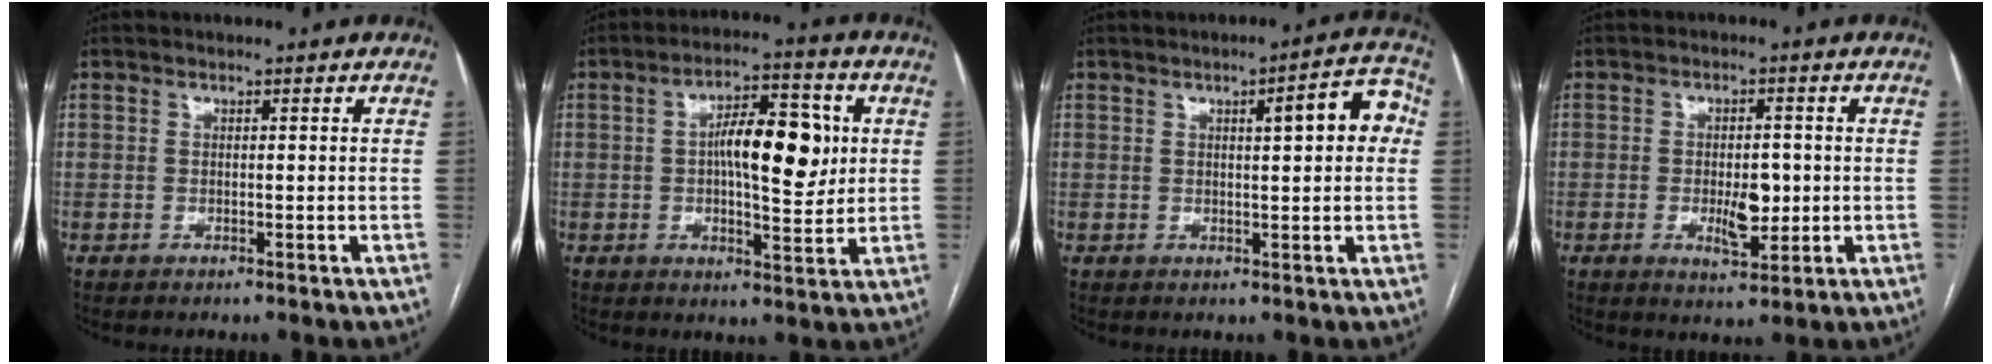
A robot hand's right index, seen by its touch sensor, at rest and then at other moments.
{"total": 11.1, "force": [1.5, 3.6, 10.3], "torque": [-0.163, 0.019, 0.023]}
{"total": 6.8, "force": [1.4, 1.4, 6.5], "torque": [-0.079, 0.022, 0.013]}
{"total": 5.3, "force": [-0.8, 2.2, 4.8], "torque": [-0.075, -0.002, -0.006]}